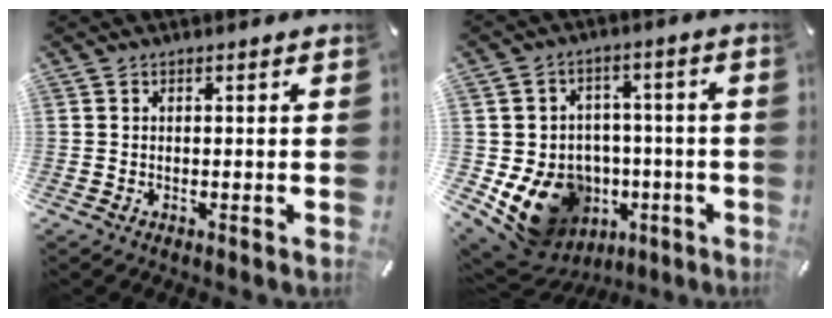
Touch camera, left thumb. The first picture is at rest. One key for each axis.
{"total": 15.3, "fx": -4.6, "fy": 12.7, "fz": 7.3, "tx": -0.141, "ty": 0.019, "tz": -0.064}